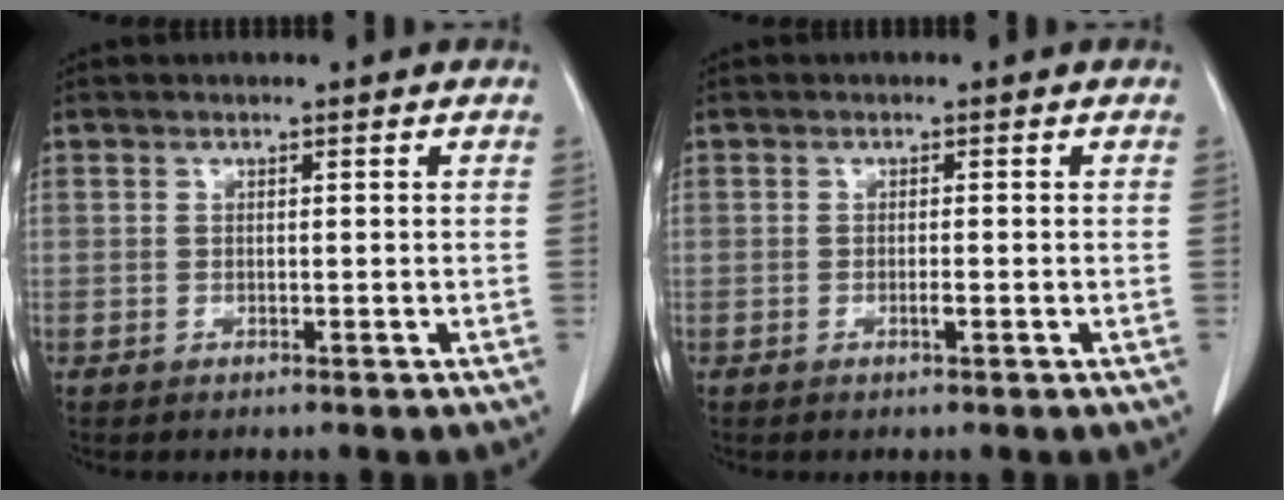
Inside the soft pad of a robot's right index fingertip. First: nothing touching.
{"total": 0.9, "force": [-0.4, 0.0, 0.8], "torque": [-0.017, 0.000, -0.006]}